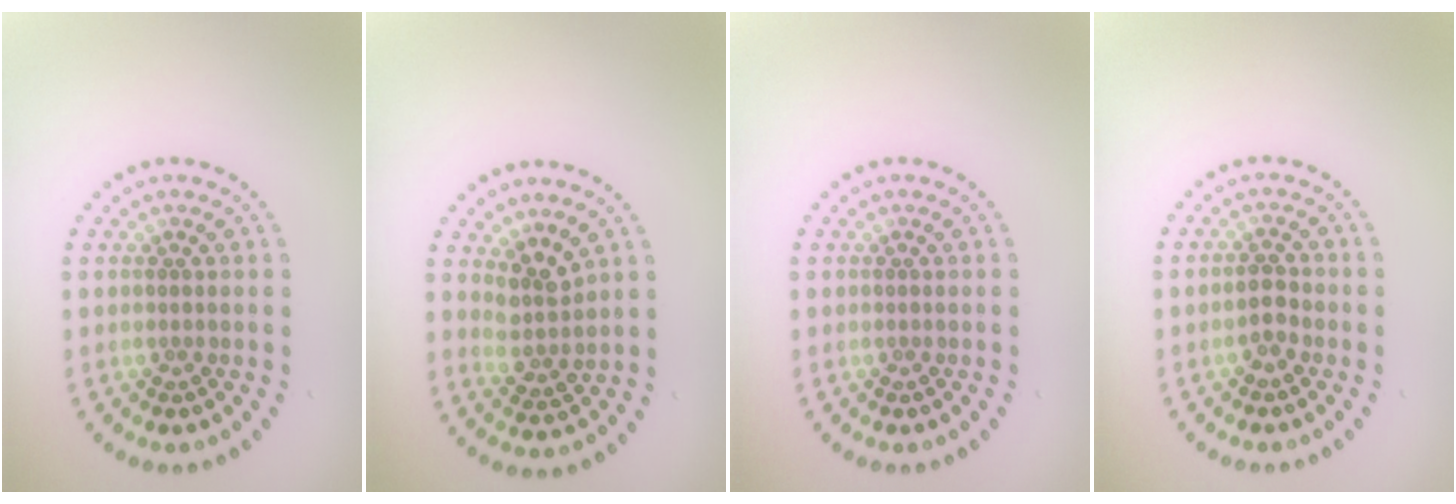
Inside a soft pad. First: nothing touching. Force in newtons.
{"total": 2.5, "press": 1.9, "slide": 1.6}
{"total": 0.0}
{"total": 1.9, "press": 1.8, "slide": 0.4}